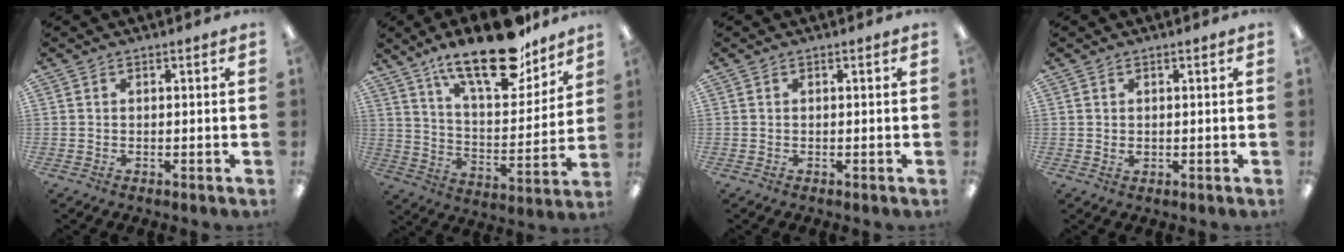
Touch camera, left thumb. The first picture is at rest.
{"total": 20.9, "force": [15.4, 6.9, 12.3], "torque": [-0.193, -0.100, 0.259]}
{"total": 0.0}
{"total": 1.1, "force": [0.3, 0.6, 0.9], "torque": [-0.019, 0.002, 0.005]}